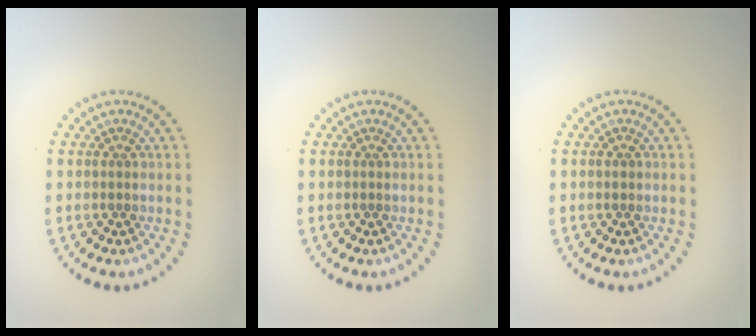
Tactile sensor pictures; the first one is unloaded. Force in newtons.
{"total": 0.0}
{"total": 0.7, "press": 0.7, "slide": 0.2}